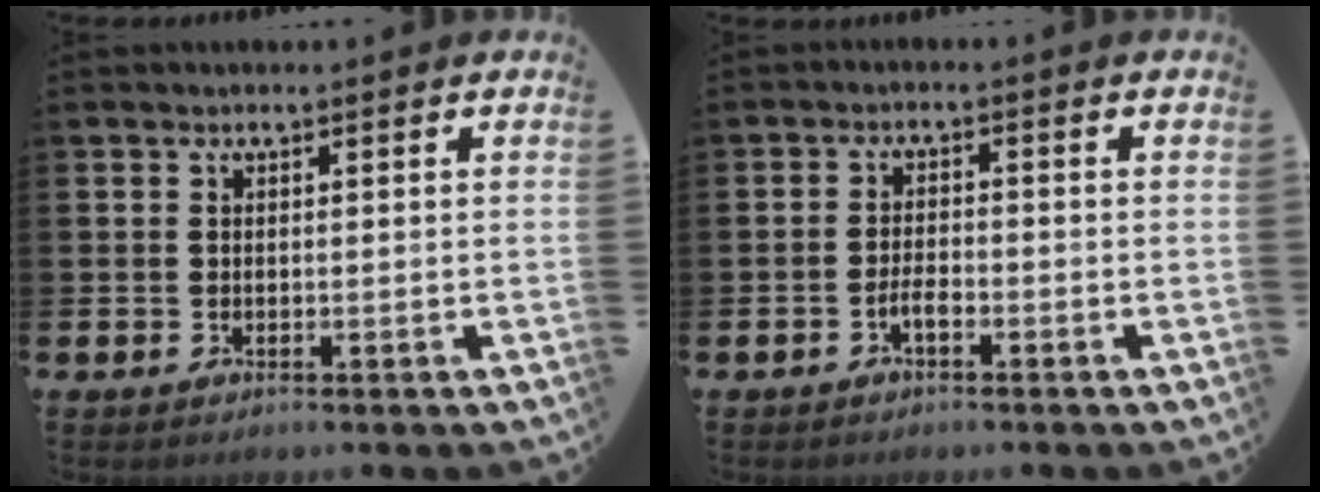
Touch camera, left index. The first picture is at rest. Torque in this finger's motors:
{"motor_torque": [0.32, 0.22, 0.02, 0.06]}